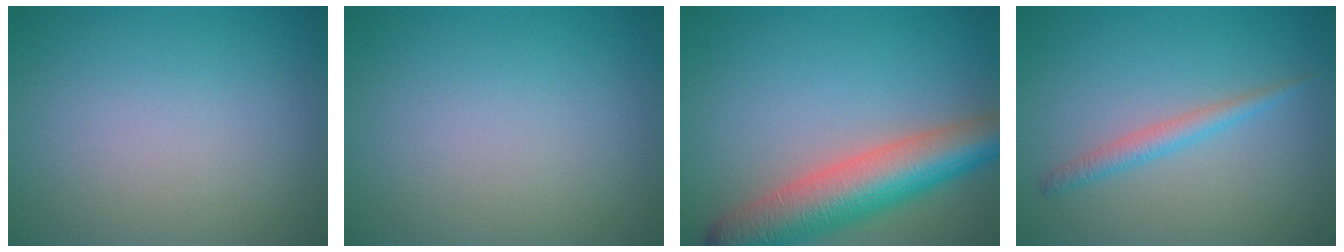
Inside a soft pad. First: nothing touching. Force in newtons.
{"total": 0.0}
{"total": 8.5, "press": 8.5, "slide": 0.4}
{"total": 1.8, "press": 1.8, "slide": 0.1}